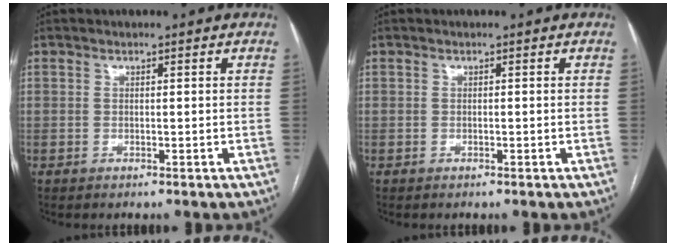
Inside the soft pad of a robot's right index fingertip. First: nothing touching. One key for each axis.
{"total": 0.0}